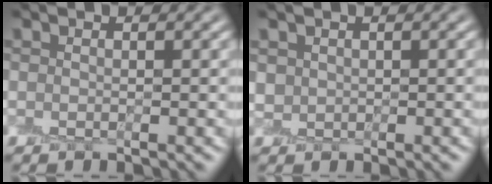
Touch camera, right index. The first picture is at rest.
{"total": 1.1, "force": [0.4, 1.0, 0.0], "torque": [0.003, 0.001, 0.008]}